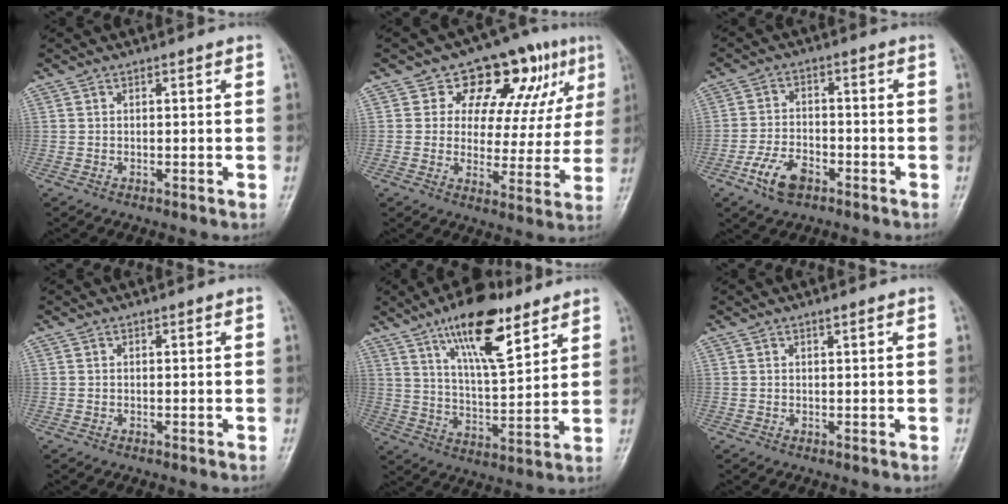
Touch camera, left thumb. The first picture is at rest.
{"total": 15.5, "force": [7.9, 9.1, 9.8], "torque": [-0.066, -0.015, 0.109]}
{"total": 6.9, "force": [-3.7, 3.9, 4.3], "torque": [-0.079, 0.017, -0.070]}
{"total": 0.0}
{"total": 15.3, "force": [9.4, 5.2, 11.0], "torque": [-0.156, -0.049, 0.159]}
{"total": 0.6, "force": [0.4, 0.0, 0.4], "torque": [-0.007, -0.002, 0.008]}